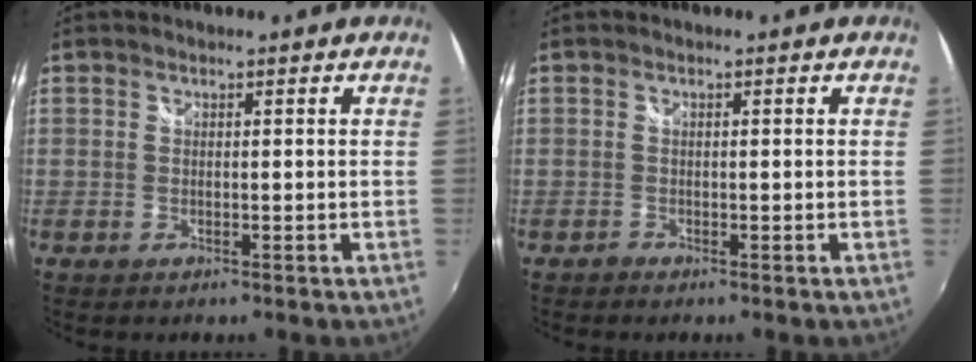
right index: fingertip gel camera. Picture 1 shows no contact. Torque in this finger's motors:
{"motor_torque": [-0.32, -0.04, -0.11, -0.05]}